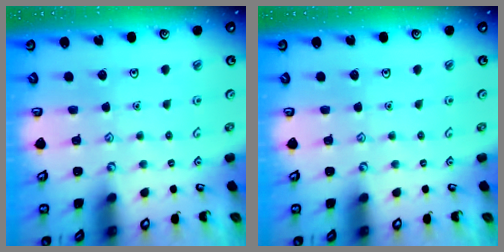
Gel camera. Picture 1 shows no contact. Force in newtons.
{"total": 0.0}